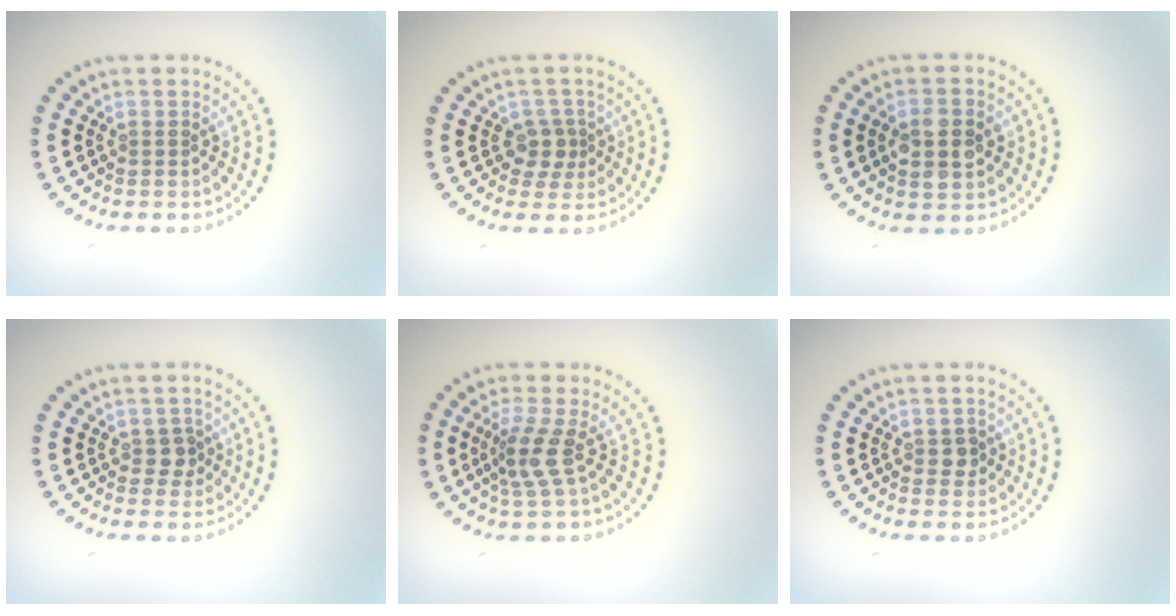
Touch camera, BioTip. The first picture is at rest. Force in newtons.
{"total": 1.9, "press": 1.7, "slide": 1.0}
{"total": 4.0, "press": 4.0, "slide": 0.1}
{"total": 1.5, "press": 1.4, "slide": 0.7}
{"total": 2.9, "press": 2.3, "slide": 1.8}
{"total": 1.2, "press": 1.2, "slide": 0.3}